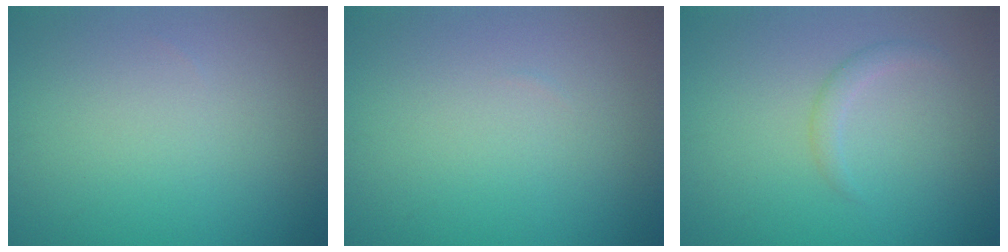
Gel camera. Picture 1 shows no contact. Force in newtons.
{"total": 0.0}
{"total": 1.3, "press": 1.3, "slide": 0.1}